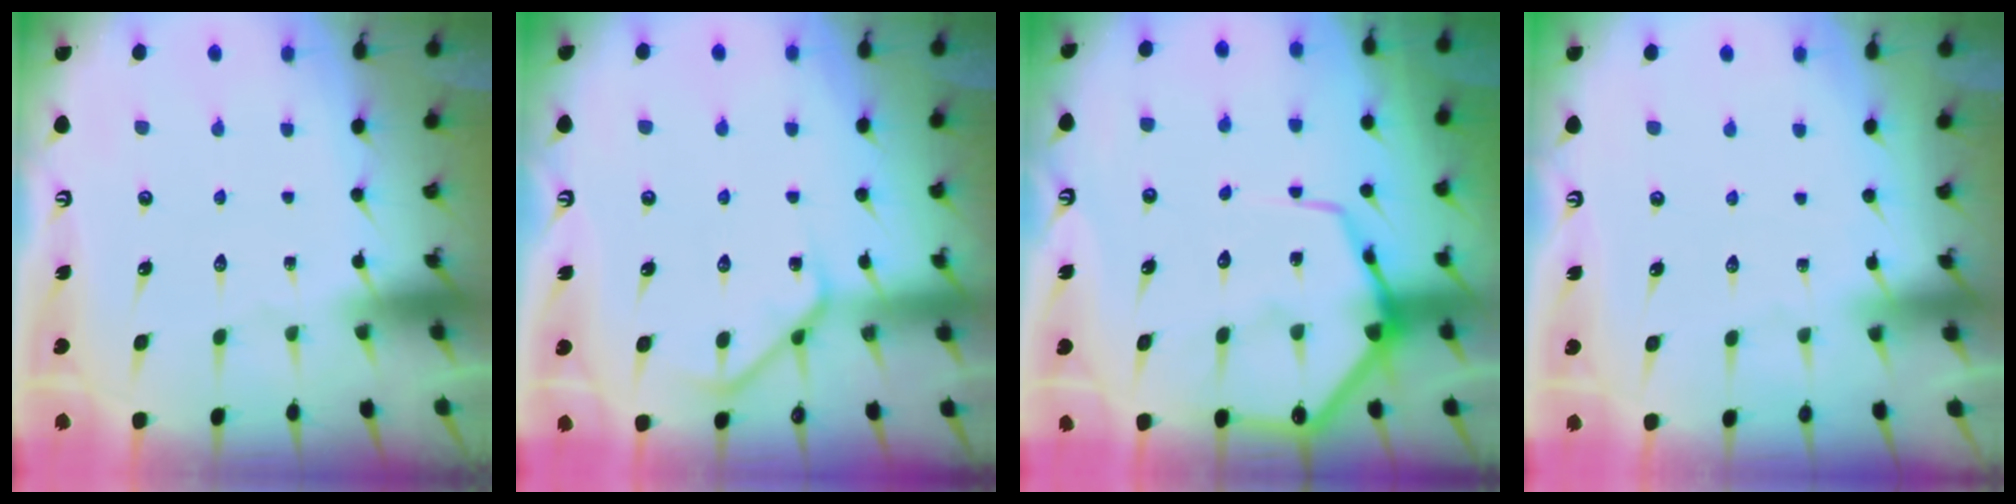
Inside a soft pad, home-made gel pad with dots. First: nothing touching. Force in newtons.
{"total": 4.8, "press": 4.7, "slide": 0.7}
{"total": 10.3, "press": 10.2, "slide": 0.9}
{"total": 2.5, "press": 2.5, "slide": 0.4}